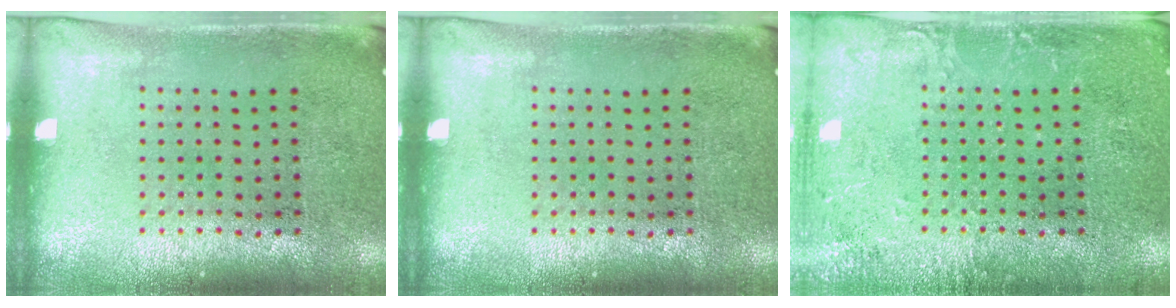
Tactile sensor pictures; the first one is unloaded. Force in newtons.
{"total": 0.0}
{"total": 2.5, "press": 2.5, "slide": 0.3}